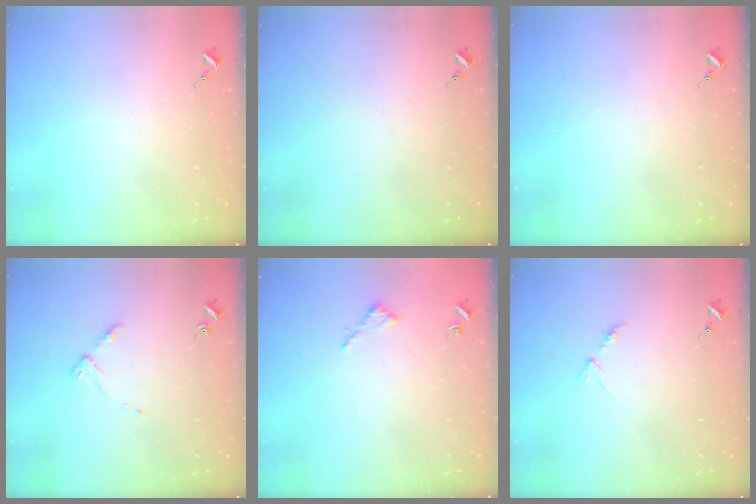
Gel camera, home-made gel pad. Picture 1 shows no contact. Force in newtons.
{"total": 0.0}
{"total": 0.0}
{"total": 3.8, "press": 3.8, "slide": 0.5}
{"total": 2.6, "press": 2.6, "slide": 0.2}
{"total": 2.8, "press": 2.8, "slide": 0.5}